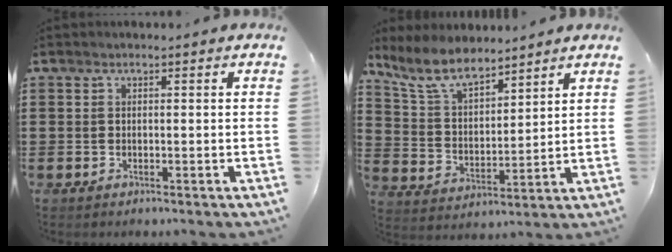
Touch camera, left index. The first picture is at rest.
{"total": 8.1, "force": [7.1, 2.3, 3.3], "torque": [-0.093, -0.020, 0.130]}